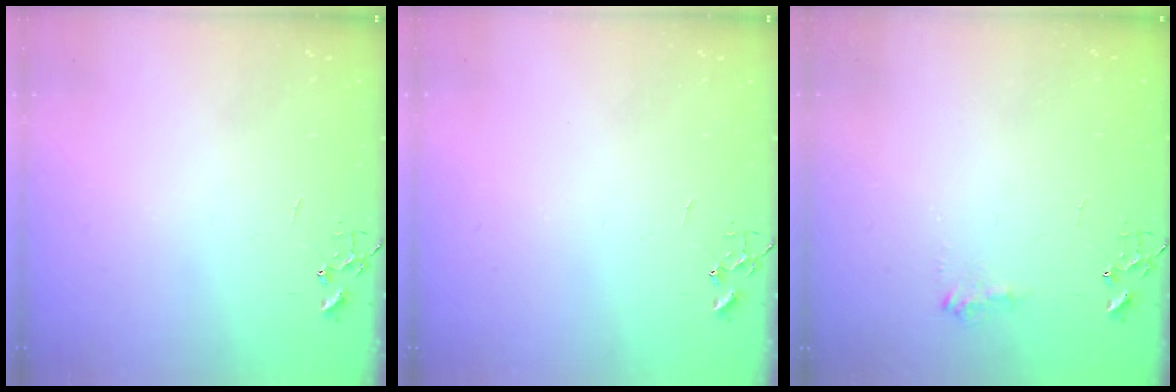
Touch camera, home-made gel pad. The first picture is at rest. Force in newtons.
{"total": 0.0}
{"total": 8.4, "press": 8.4, "slide": 0.8}